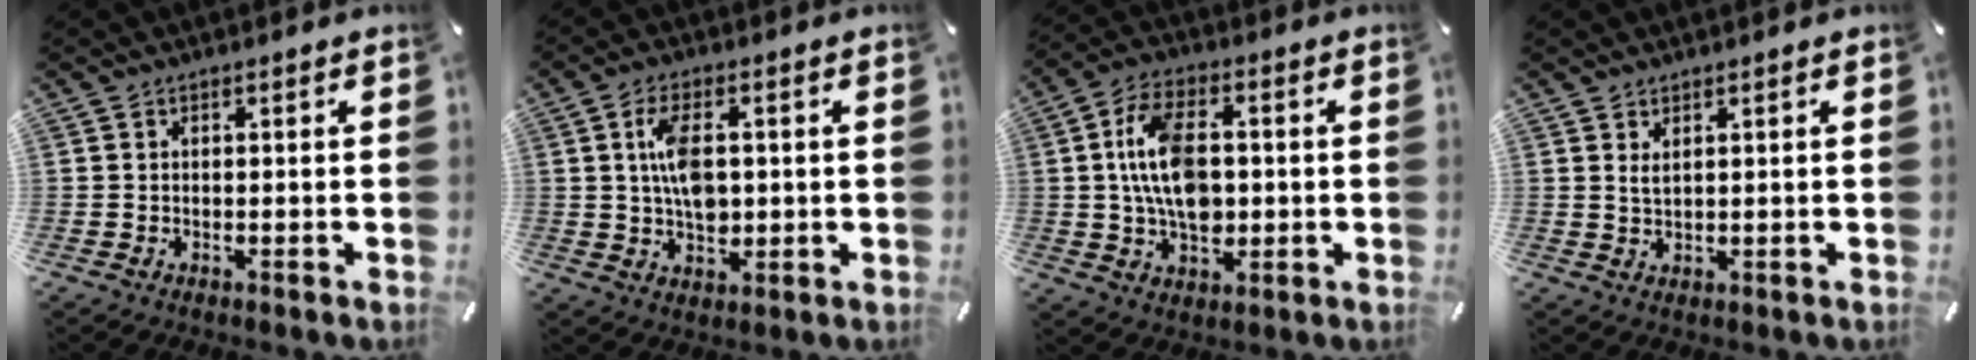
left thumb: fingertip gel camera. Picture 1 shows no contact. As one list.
[{"total": 8.0, "force": [0.8, 4.9, 6.3], "torque": [-0.112, 0.000, 0.008]}, {"total": 12.7, "force": [0.1, 8.1, 9.8], "torque": [-0.191, 0.008, 0.002]}, {"total": 1.8, "force": [1.1, 0.6, 1.3], "torque": [-0.028, -0.001, 0.020]}]